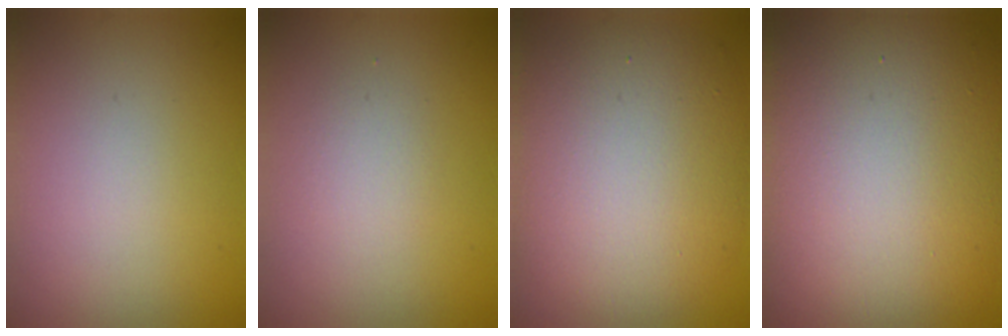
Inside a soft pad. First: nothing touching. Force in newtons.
{"total": 1.2, "press": 1.2, "slide": 0.0}
{"total": 10.6, "press": 10.6, "slide": 0.6}
{"total": 17.0, "press": 16.9, "slide": 1.3}